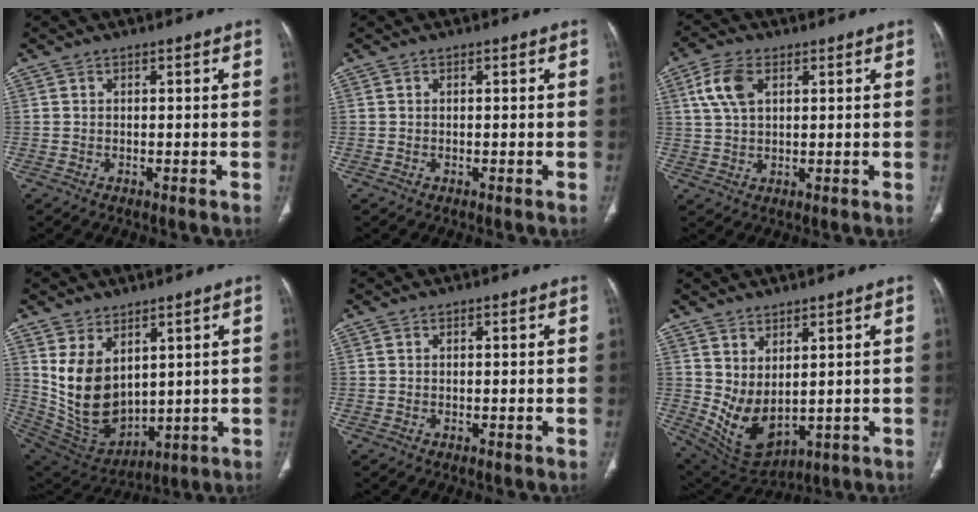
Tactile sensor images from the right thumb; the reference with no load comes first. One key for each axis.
{"total": 0.0}
{"total": 6.7, "fx": 2.6, "fy": 3.8, "fz": 4.9, "tx": -0.103, "ty": 0.002, "tz": 0.054}
{"total": 13.5, "fx": 4.1, "fy": 8.6, "fz": 9.5, "tx": -0.155, "ty": -0.026, "tz": 0.115}
{"total": 0.0}
{"total": 9.0, "fx": 2.1, "fy": 5.0, "fz": 7.2, "tx": -0.124, "ty": -0.029, "tz": 0.070}